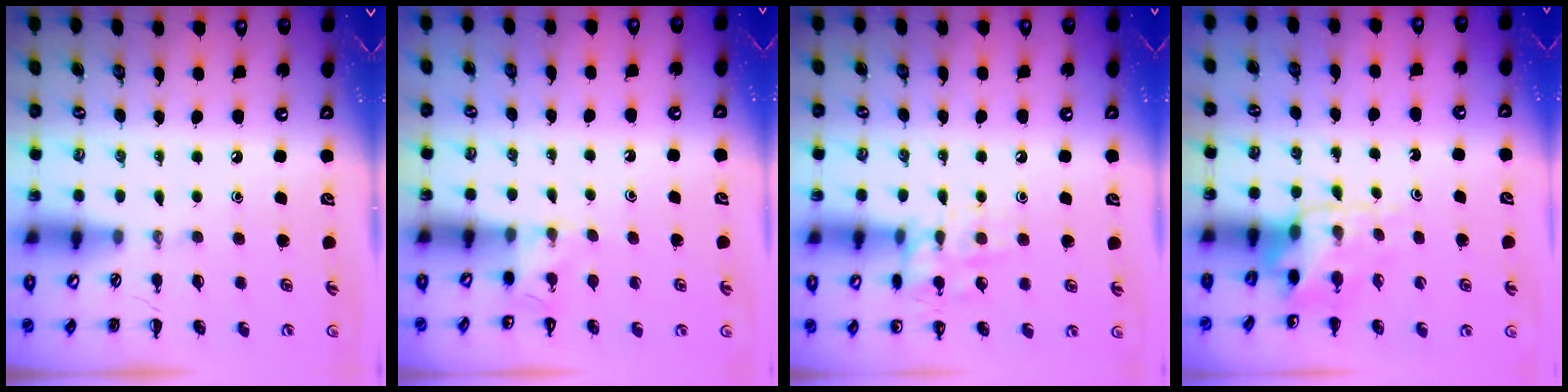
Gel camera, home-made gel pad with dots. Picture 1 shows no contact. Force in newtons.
{"total": 4.0, "press": 3.9, "slide": 1.1}
{"total": 10.2, "press": 10.2, "slide": 0.9}
{"total": 4.6, "press": 4.6, "slide": 0.5}